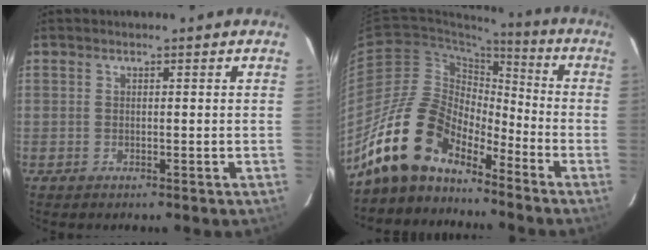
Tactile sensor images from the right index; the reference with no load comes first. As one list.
[{"total": 15.8, "force": [-12.3, 7.2, 6.9], "torque": [-0.130, 0.012, -0.233]}]